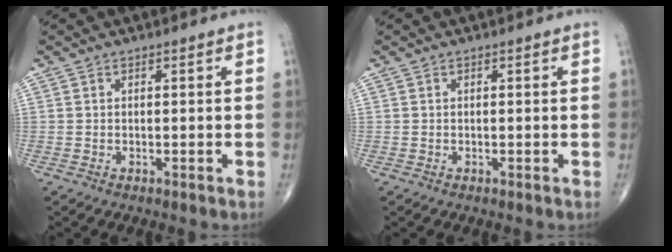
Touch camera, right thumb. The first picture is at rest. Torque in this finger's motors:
{"motor_torque": [-0.01, 0.01, -0.11, -0.10, 0.04]}